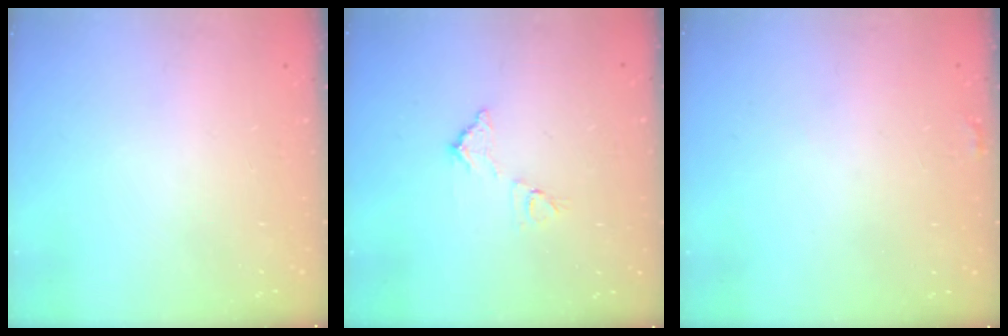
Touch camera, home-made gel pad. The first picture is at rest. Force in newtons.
{"total": 7.5, "press": 7.5, "slide": 0.4}
{"total": 6.2, "press": 6.2, "slide": 0.4}